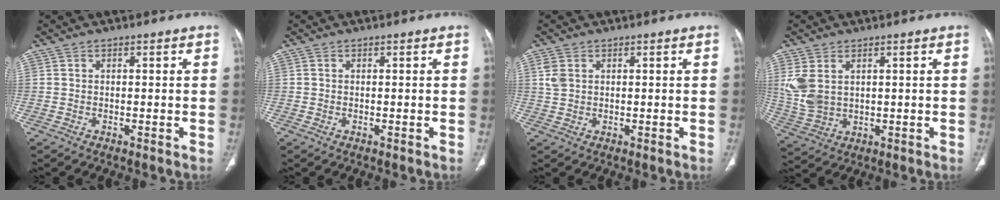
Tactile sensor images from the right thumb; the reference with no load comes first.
{"total": 0.0}
{"total": 2.8, "force": [1.0, 2.0, 1.7], "torque": [-0.039, 0.002, 0.026]}
{"total": 8.1, "force": [2.3, 5.3, 5.6], "torque": [-0.133, -0.006, 0.063]}